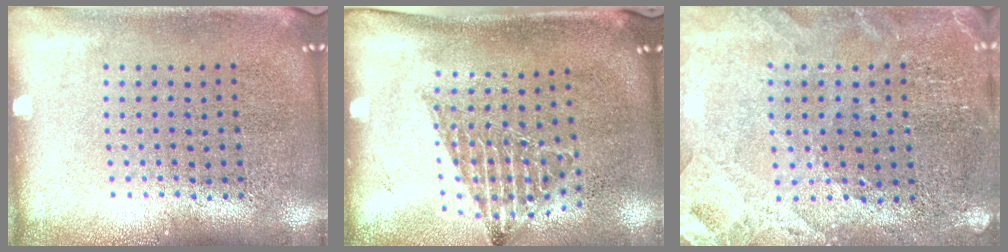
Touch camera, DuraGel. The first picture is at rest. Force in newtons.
{"total": 1.3, "press": 1.1, "slide": 0.7}
{"total": 0.9, "press": 0.8, "slide": 0.2}